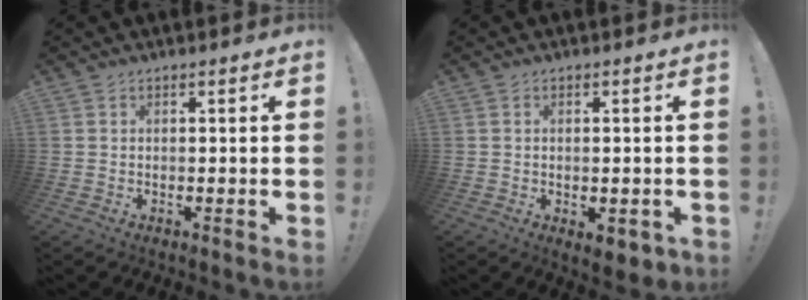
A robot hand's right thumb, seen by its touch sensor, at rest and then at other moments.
{"total": 3.4, "force": [-0.6, 1.7, 2.9], "torque": [-0.038, 0.003, -0.003]}